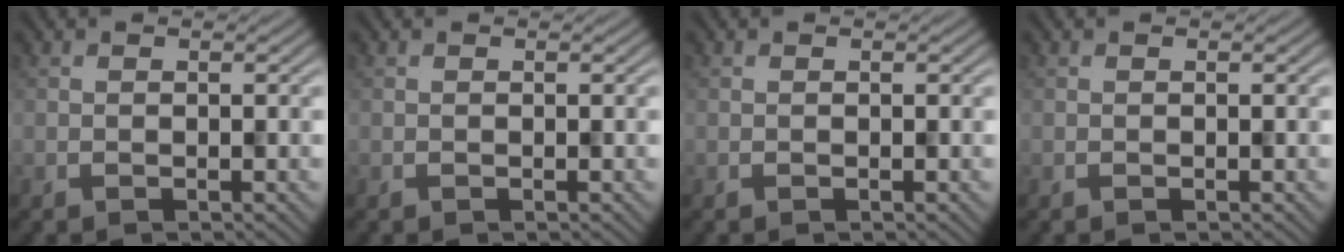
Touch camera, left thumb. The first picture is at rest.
{"total": 0.0}
{"total": 0.0}
{"total": 0.0}